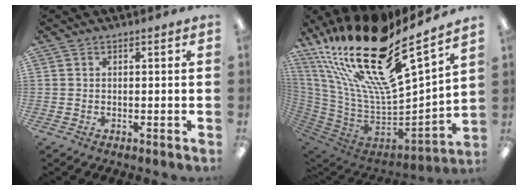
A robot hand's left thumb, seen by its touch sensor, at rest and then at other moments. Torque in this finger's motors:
{"motor_torque": [0.96, 0.72, 2.77, 0.00, 0.81]}